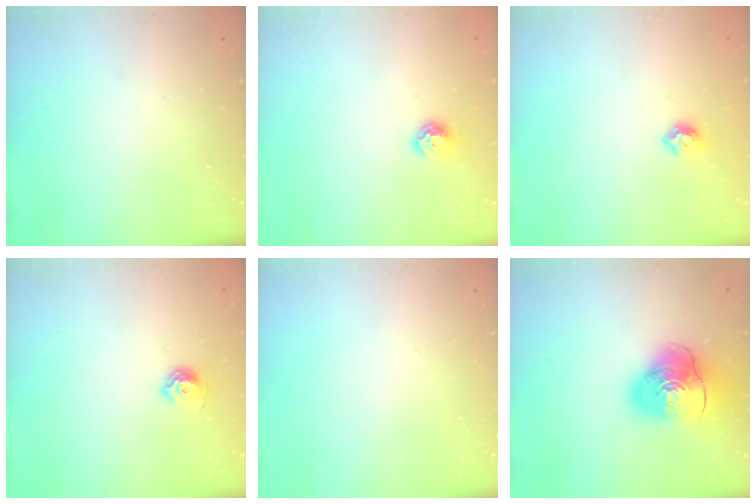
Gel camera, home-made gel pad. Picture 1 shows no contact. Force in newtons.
{"total": 7.0, "press": 6.9, "slide": 0.9}
{"total": 6.1, "press": 6.0, "slide": 0.9}
{"total": 6.1, "press": 6.0, "slide": 1.1}
{"total": 0.0}
{"total": 15.1, "press": 14.9, "slide": 2.2}